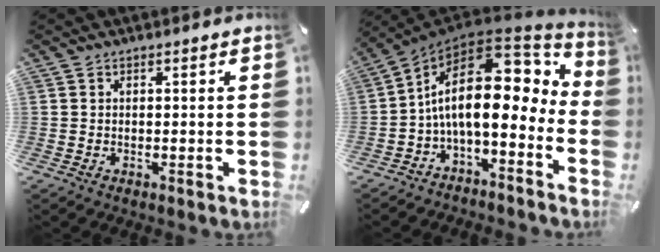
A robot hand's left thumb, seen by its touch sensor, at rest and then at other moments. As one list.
[{"total": 17.9, "force": [2.9, 8.7, 15.4], "torque": [-0.279, -0.036, 0.048]}]